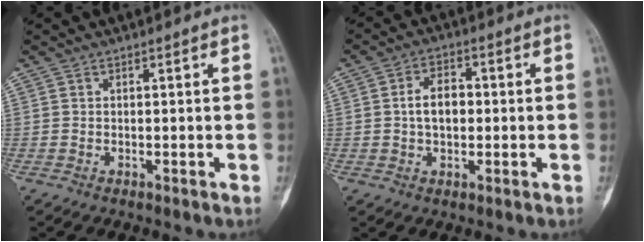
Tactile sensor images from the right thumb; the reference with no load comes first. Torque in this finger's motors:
{"motor_torque": [1.11, 0.95, 0.49, -0.53, 0.21]}